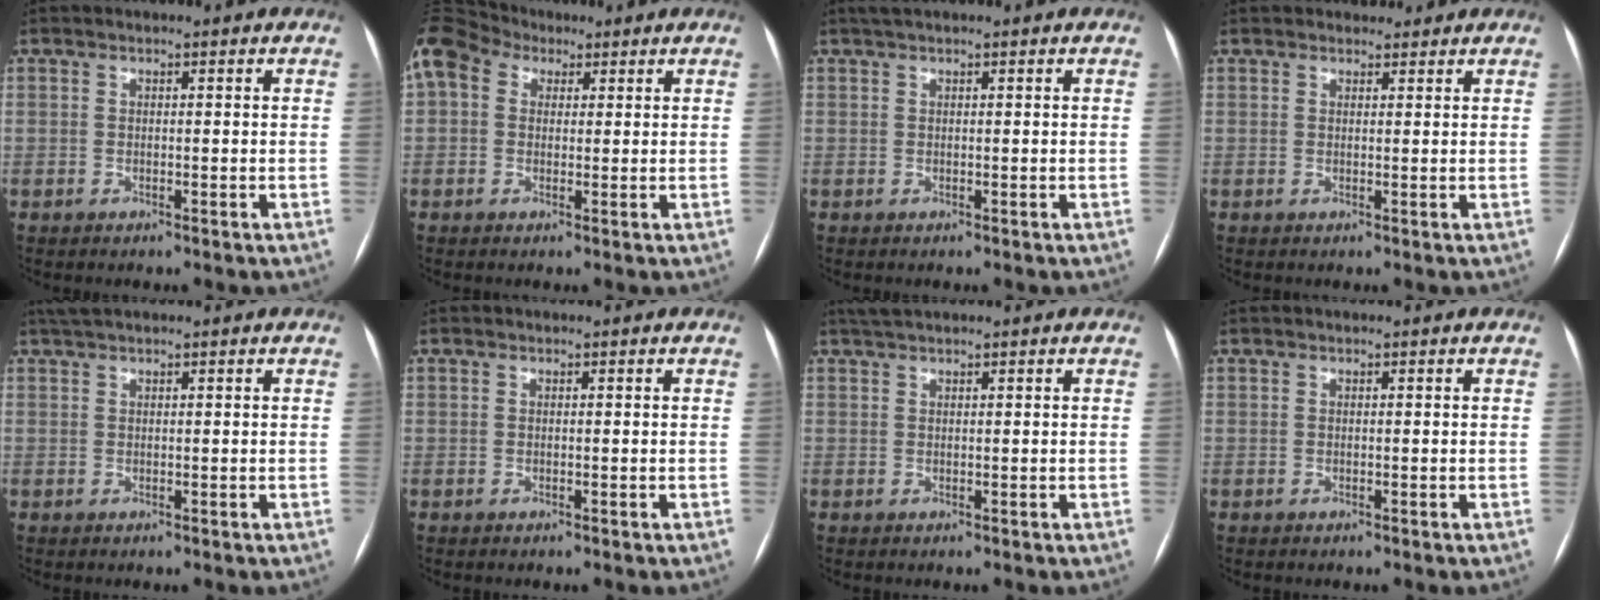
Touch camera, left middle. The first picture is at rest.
{"total": 13.5, "force": [6.4, 9.8, 6.8], "torque": [-0.184, 0.075, 0.120]}
{"total": 1.6, "force": [1.3, 0.0, 1.0], "torque": [-0.018, 0.021, 0.024]}
{"total": 2.1, "force": [1.8, 0.9, 0.1], "torque": [0.002, 0.010, 0.025]}
{"total": 2.4, "force": [2.1, 0.1, 1.3], "torque": [-0.024, 0.024, 0.040]}
{"total": 0.0}
{"total": 2.3, "force": [2.1, 0.1, 1.1], "torque": [-0.020, 0.020, 0.040]}
{"total": 0.0}